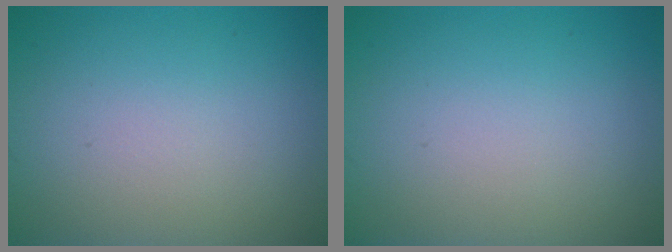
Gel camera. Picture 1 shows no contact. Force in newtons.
{"total": 0.0}